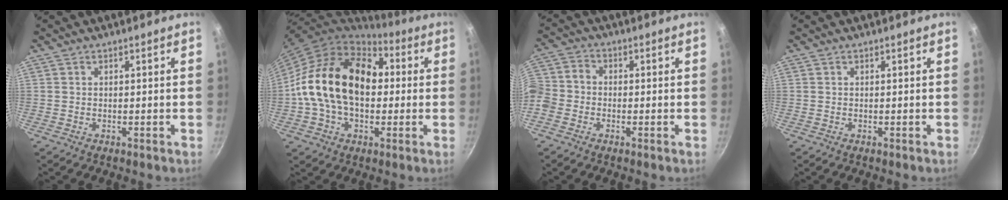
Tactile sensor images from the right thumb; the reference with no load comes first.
{"total": 21.6, "force": [1.1, 14.8, 15.7], "torque": [-0.245, 0.040, 0.008]}
{"total": 8.2, "force": [-2.6, 6.6, 4.1], "torque": [-0.086, 0.034, -0.069]}
{"total": 0.0}